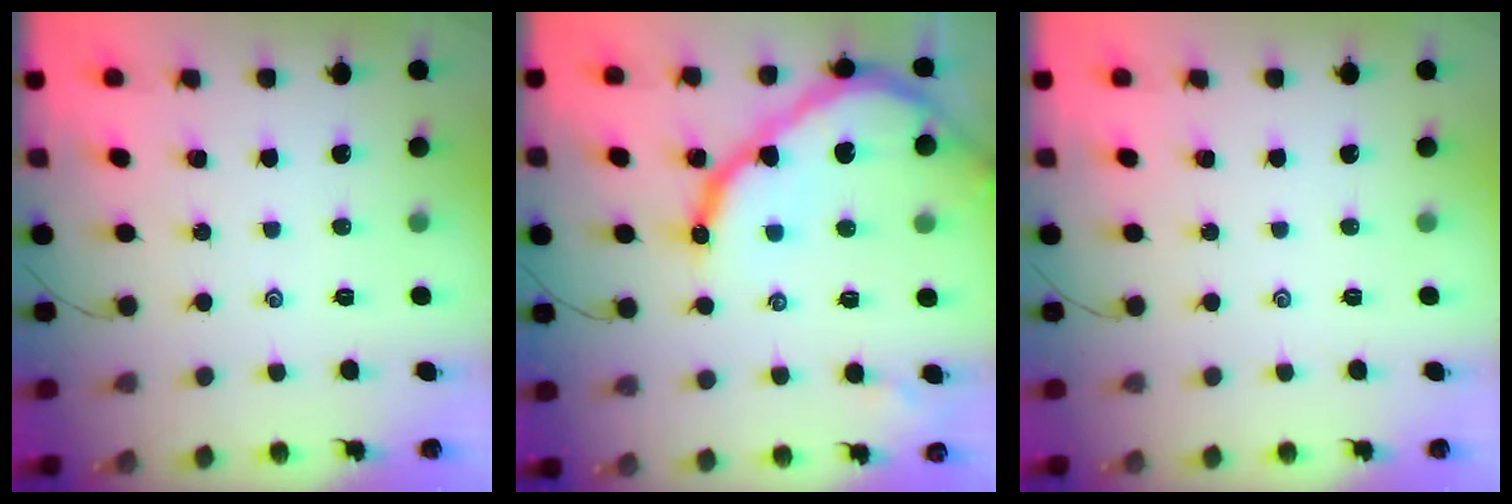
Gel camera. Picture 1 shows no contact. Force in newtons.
{"total": 19.8, "press": 19.7, "slide": 1.8}
{"total": 0.0}